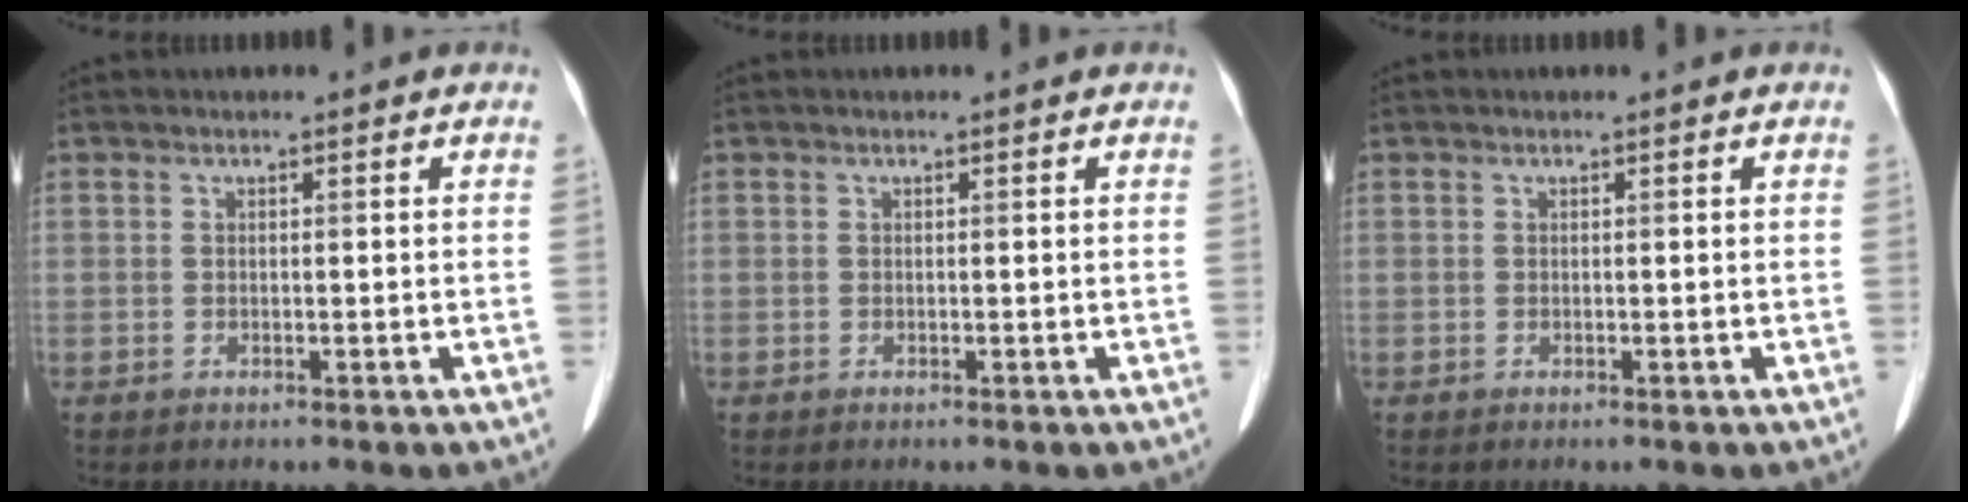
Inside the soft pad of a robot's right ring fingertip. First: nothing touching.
{"total": 0.0}
{"total": 0.0}